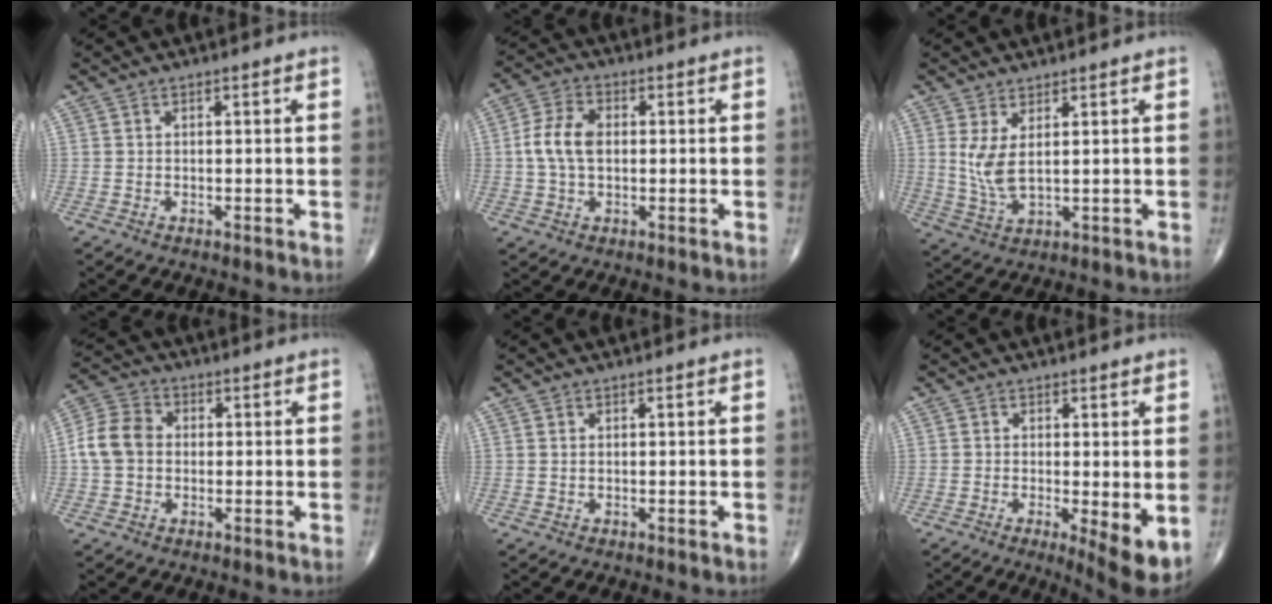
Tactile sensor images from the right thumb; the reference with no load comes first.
{"total": 7.5, "force": [0.4, 4.7, 5.8], "torque": [-0.120, 0.014, 0.003]}
{"total": 5.7, "force": [1.6, 2.0, 5.0], "torque": [-0.114, -0.017, 0.043]}
{"total": 8.0, "force": [0.0, 6.3, 4.8], "torque": [-0.091, 0.024, -0.010]}
{"total": 0.0}
{"total": 6.6, "force": [-1.2, 1.7, 6.2], "torque": [-0.093, -0.020, -0.018]}